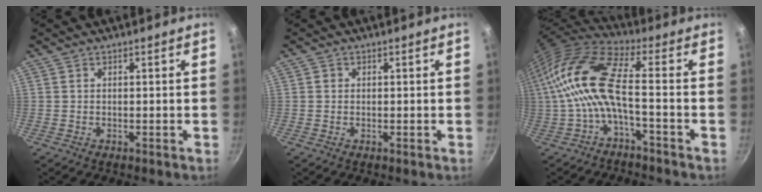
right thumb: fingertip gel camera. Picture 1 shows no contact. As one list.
[{"total": 0.7, "force": [0.1, 0.6, 0.1], "torque": [0.002, 0.002, -0.001]}, {"total": 15.1, "force": [-1.9, 5.0, 14.1], "torque": [-0.310, 0.033, -0.051]}]